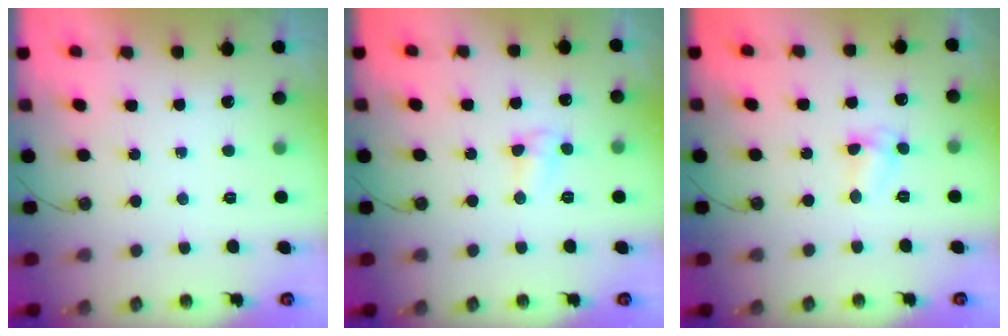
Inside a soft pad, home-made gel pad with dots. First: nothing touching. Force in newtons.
{"total": 6.0, "press": 6.0, "slide": 0.5}
{"total": 5.2, "press": 5.2, "slide": 0.6}